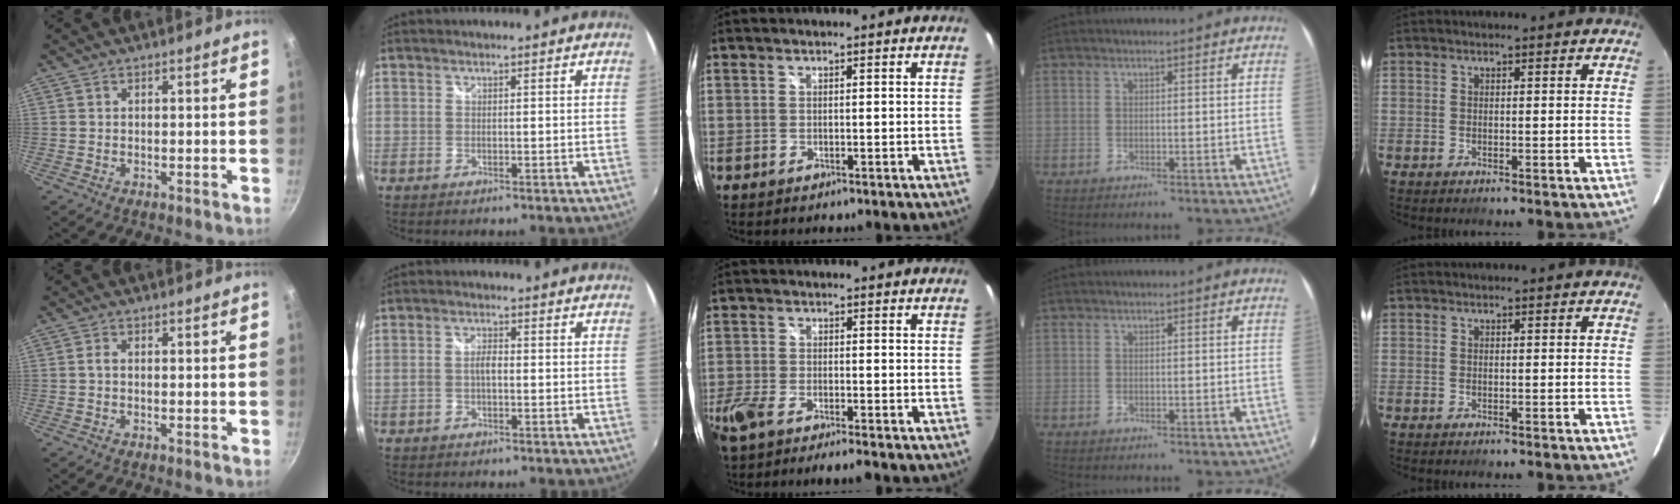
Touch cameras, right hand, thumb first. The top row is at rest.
{"thumb": {"total": 1.2, "force": [-0.1, 0.5, 1.1], "torque": [-0.030, 0.006, -0.005]}, "index": {"total": 2.6, "force": [-0.5, 1.2, 2.3], "torque": [-0.046, 0.004, -0.010]}, "middle": {"total": 7.1, "force": [-5.4, 1.6, 4.4], "torque": [-0.117, -0.023, -0.102]}}